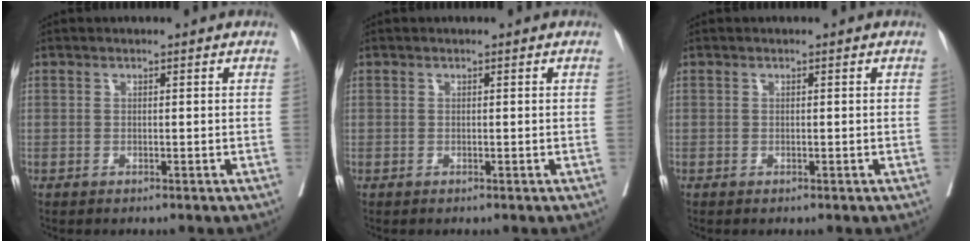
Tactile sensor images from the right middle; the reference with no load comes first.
{"total": 0.0}
{"total": 0.0}